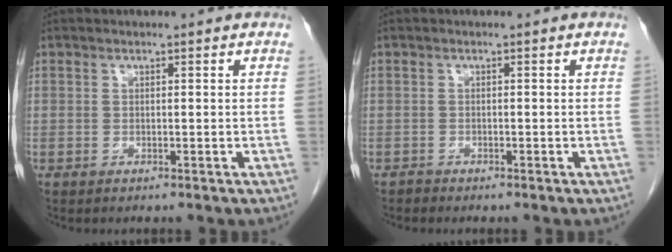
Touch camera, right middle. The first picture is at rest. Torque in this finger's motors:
{"motor_torque": [-0.16, -0.03, -0.06, -0.01]}